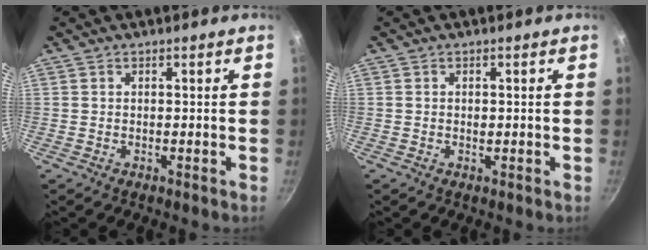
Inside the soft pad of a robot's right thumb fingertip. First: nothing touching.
{"total": 0.7, "force": [0.0, 0.5, 0.5], "torque": [-0.007, 0.002, 0.001]}